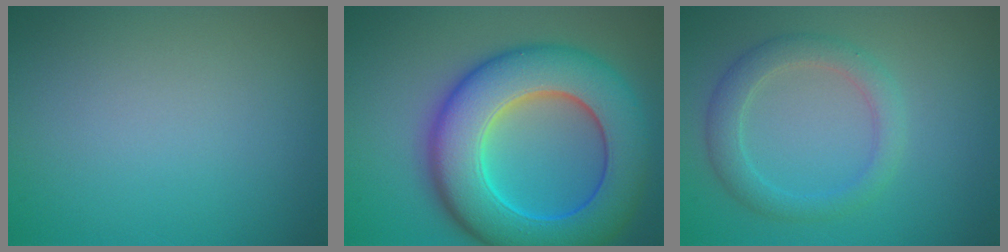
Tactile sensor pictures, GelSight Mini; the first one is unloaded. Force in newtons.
{"total": 11.8, "press": 11.8, "slide": 0.2}
{"total": 2.9, "press": 2.9, "slide": 0.2}